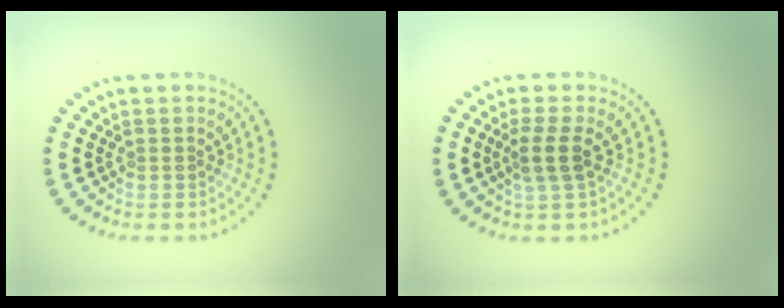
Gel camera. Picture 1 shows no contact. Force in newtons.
{"total": 2.2, "press": 1.8, "slide": 1.3}